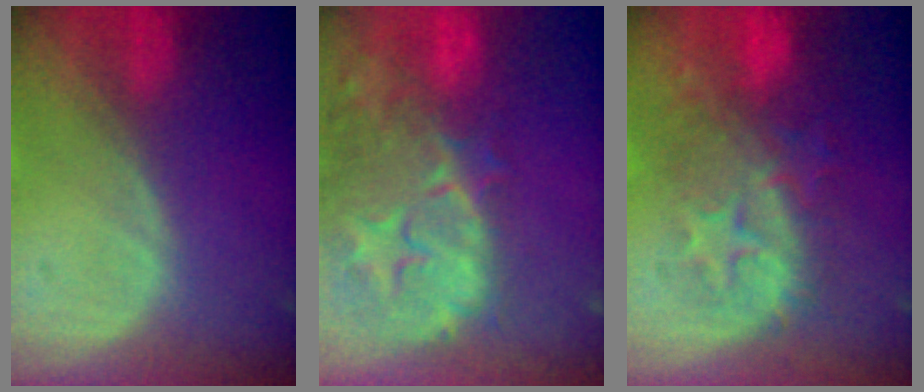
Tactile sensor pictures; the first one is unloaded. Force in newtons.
{"total": 14.7, "press": 11.7, "slide": 8.9}
{"total": 9.3, "press": 8.9, "slide": 2.8}